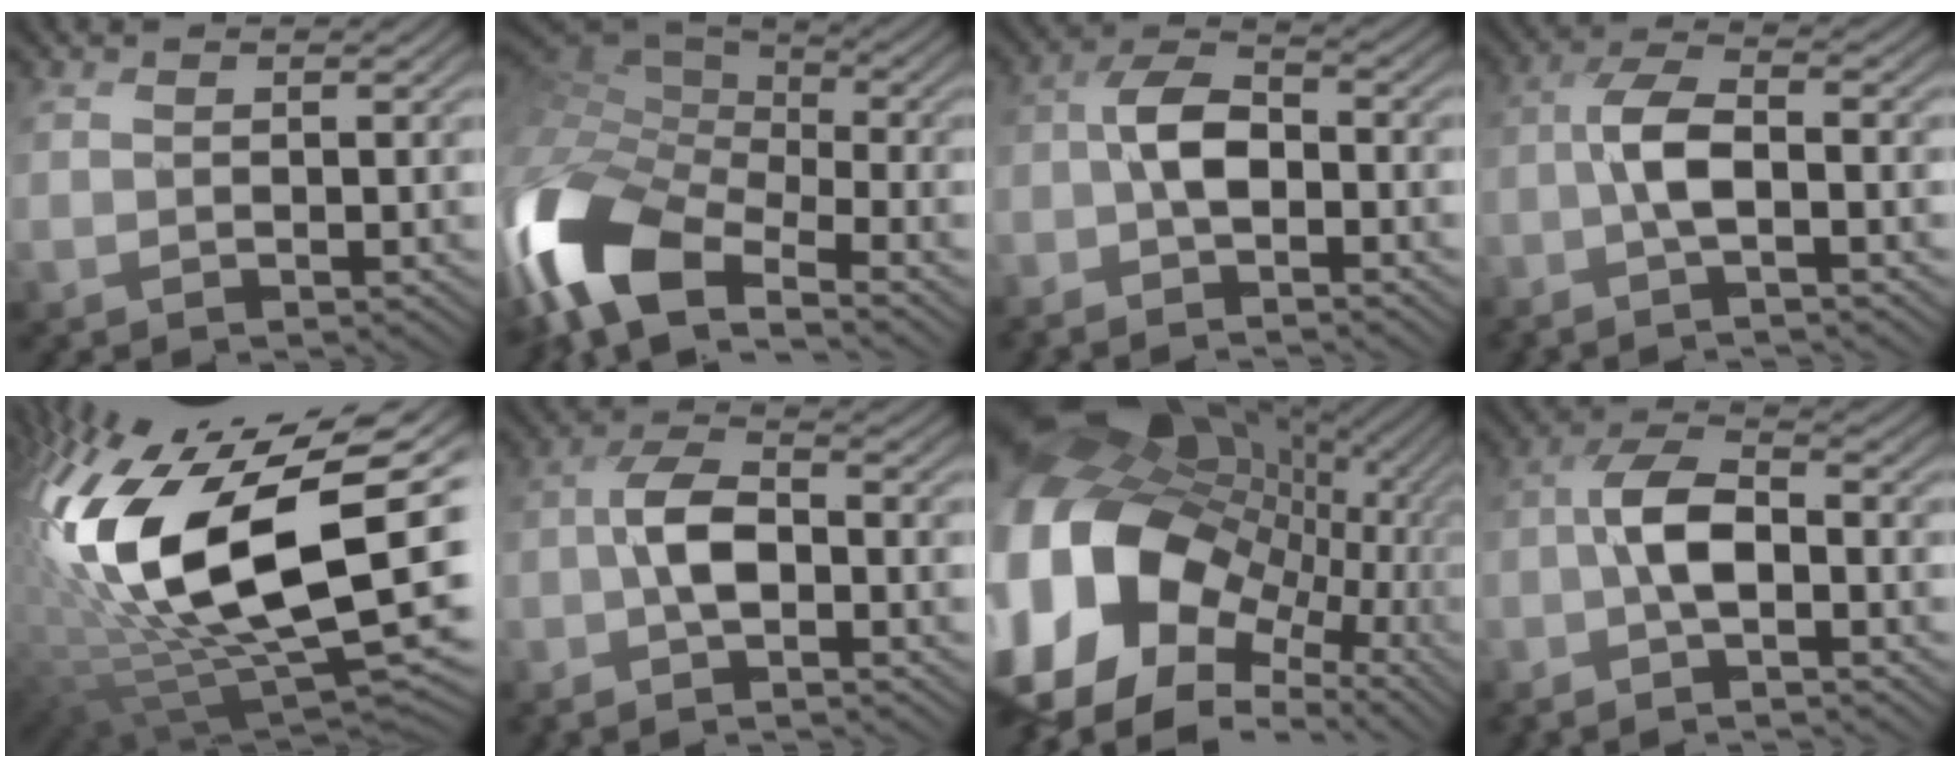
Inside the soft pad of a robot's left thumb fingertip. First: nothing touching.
{"total": 14.3, "force": [-6.6, 7.0, 10.5], "torque": [-0.271, -0.014, -0.126]}
{"total": 5.9, "force": [-2.7, 2.7, 4.4], "torque": [-0.088, 0.009, -0.069]}
{"total": 6.0, "force": [-1.9, 1.7, 5.4], "torque": [-0.106, 0.009, -0.050]}
{"total": 21.3, "force": [3.4, 11.2, 17.8], "torque": [-0.389, -0.023, 0.068]}
{"total": 5.9, "force": [-2.3, 2.4, 4.8], "torque": [-0.093, 0.012, -0.058]}
{"total": 22.0, "force": [-0.7, 17.3, 13.6], "torque": [-0.332, -0.013, -0.003]}
{"total": 6.4, "force": [-2.4, 2.4, 5.4], "torque": [-0.105, 0.012, -0.059]}